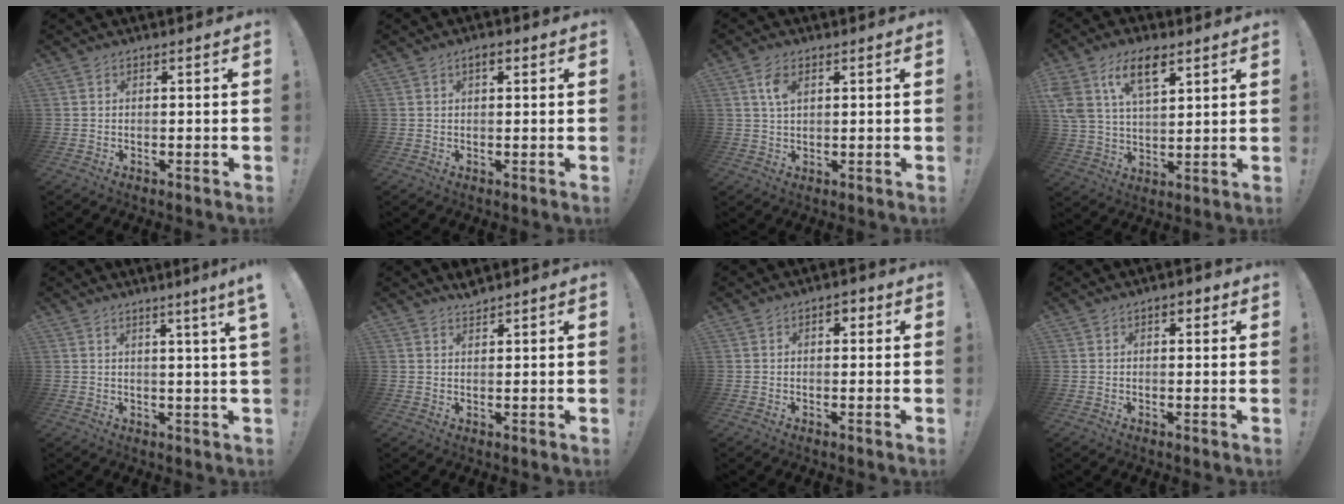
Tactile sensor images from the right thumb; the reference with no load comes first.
{"total": 2.1, "force": [1.0, 0.9, 1.6], "torque": [-0.028, 0.002, 0.016]}
{"total": 5.5, "force": [2.6, 3.1, 3.7], "torque": [-0.064, -0.005, 0.047]}
{"total": 12.4, "force": [7.0, 6.4, 8.0], "torque": [-0.140, -0.017, 0.129]}
{"total": 4.7, "force": [2.4, -0.9, 4.0], "torque": [-0.053, -0.016, 0.033]}
{"total": 2.1, "force": [2.0, 0.4, 0.4], "torque": [0.005, -0.016, 0.035]}
{"total": 2.7, "force": [0.5, 1.9, 1.9], "torque": [-0.017, 0.002, 0.004]}
{"total": 2.4, "force": [0.9, 1.5, 1.7], "torque": [-0.019, 0.001, 0.012]}